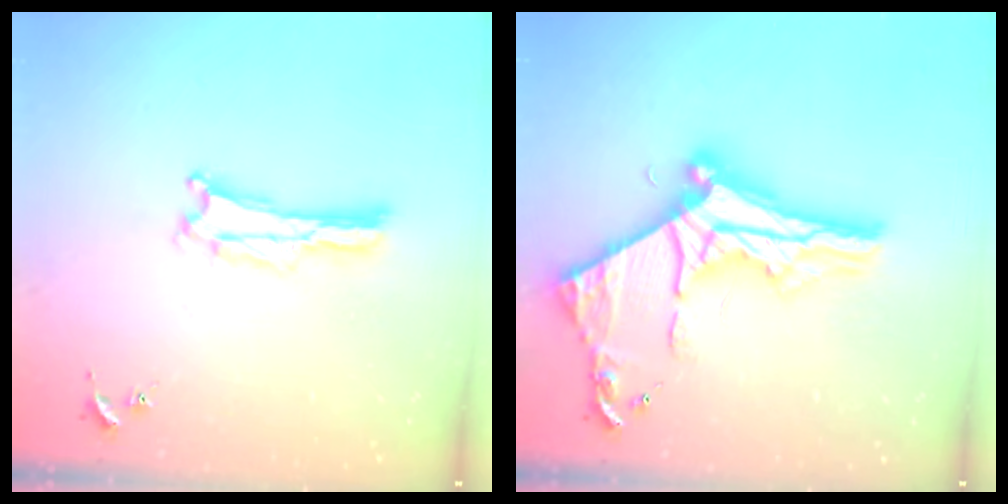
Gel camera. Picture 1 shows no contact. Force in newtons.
{"total": 11.3, "press": 11.3, "slide": 0.9}